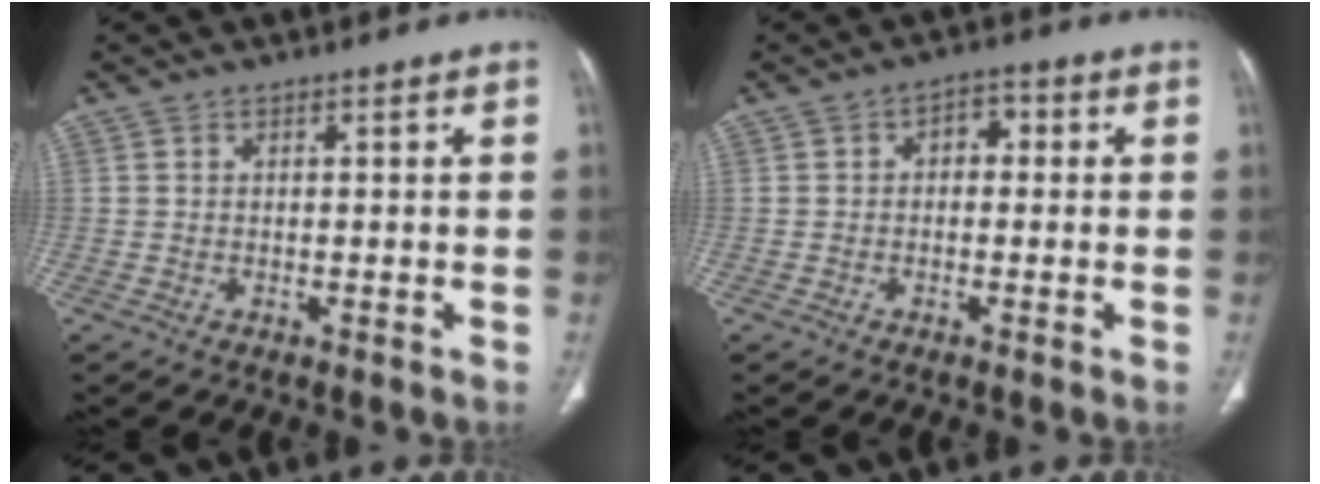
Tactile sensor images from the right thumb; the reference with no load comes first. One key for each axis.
{"total": 3.6, "fx": 0.2, "fy": 2.5, "fz": 2.5, "tx": -0.019, "ty": 0.012, "tz": -0.006}